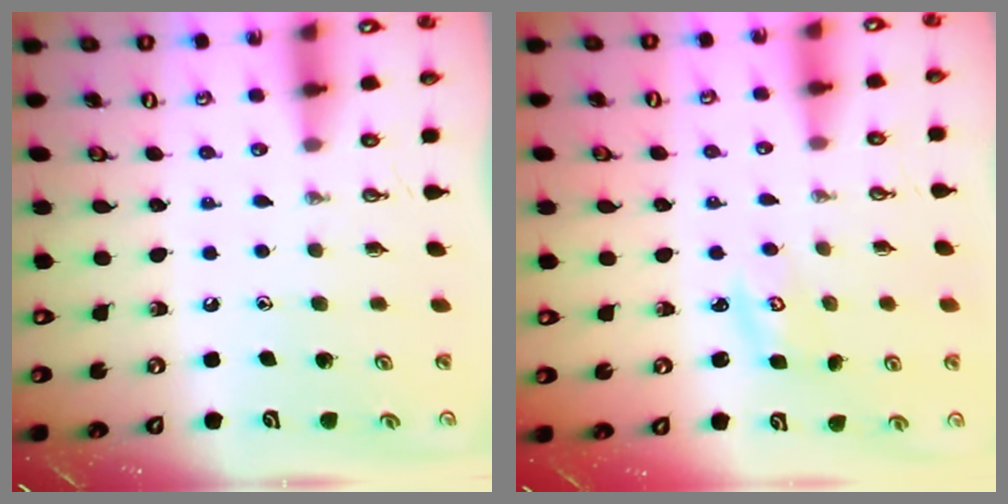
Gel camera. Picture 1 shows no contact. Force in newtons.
{"total": 2.9, "press": 2.8, "slide": 0.4}